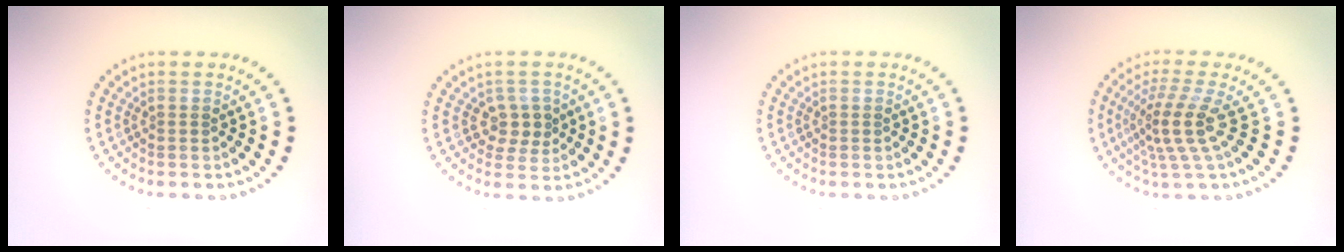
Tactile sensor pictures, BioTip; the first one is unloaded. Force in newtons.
{"total": 2.3, "press": 2.1, "slide": 0.8}
{"total": 0.0}
{"total": 4.0, "press": 2.8, "slide": 2.9}